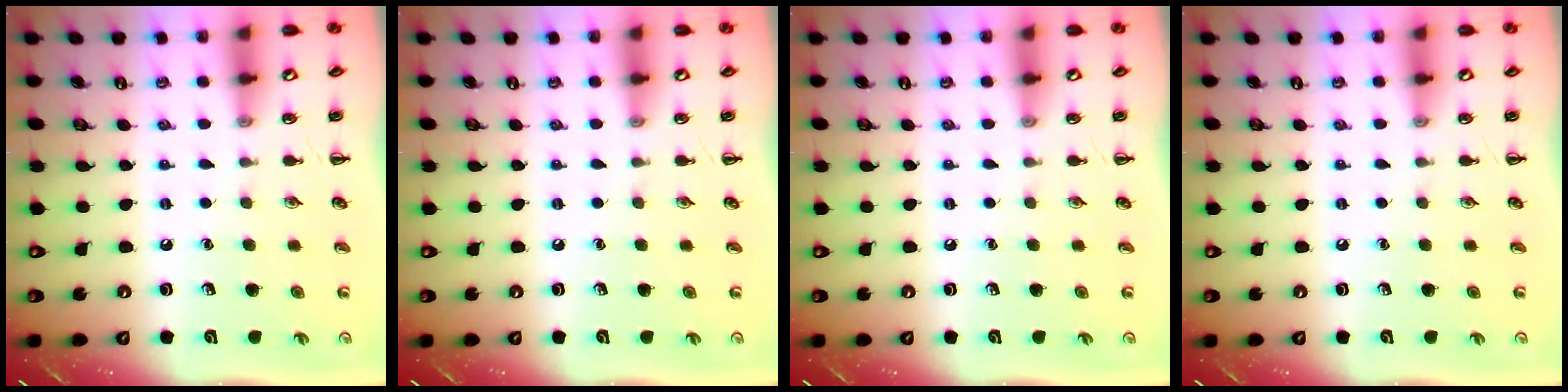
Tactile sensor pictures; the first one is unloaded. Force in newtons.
{"total": 0.0}
{"total": 0.0}
{"total": 0.0}